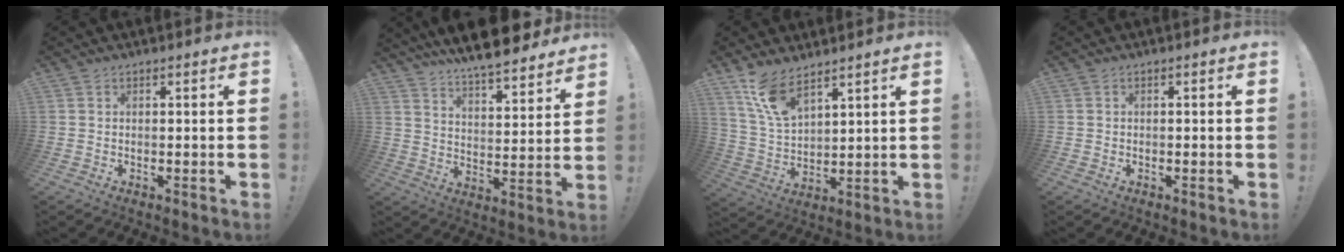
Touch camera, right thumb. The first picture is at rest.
{"total": 10.9, "force": [9.8, 1.4, 4.4], "torque": [-0.081, -0.081, 0.168]}
{"total": 10.9, "force": [8.5, 4.0, 5.5], "torque": [-0.115, -0.045, 0.164]}
{"total": 0.6, "force": [-0.4, 0.4, -0.1], "torque": [0.003, 0.002, -0.006]}